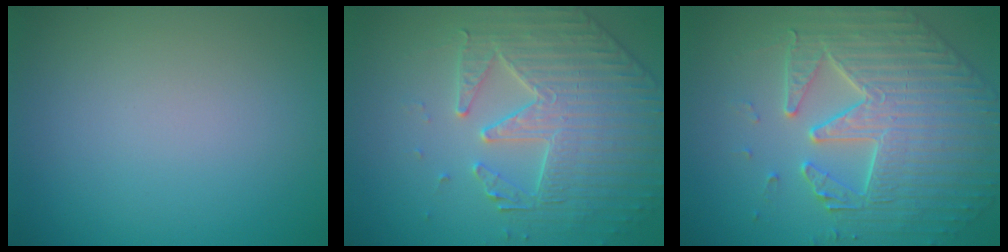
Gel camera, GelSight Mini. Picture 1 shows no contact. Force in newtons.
{"total": 4.4, "press": 4.4, "slide": 0.3}
{"total": 5.8, "press": 5.3, "slide": 2.5}